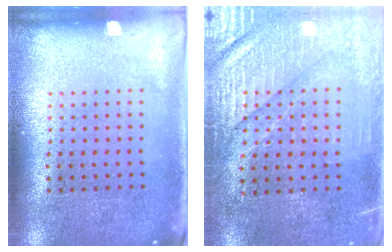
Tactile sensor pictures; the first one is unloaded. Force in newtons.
{"total": 3.4, "press": 3.1, "slide": 1.4}